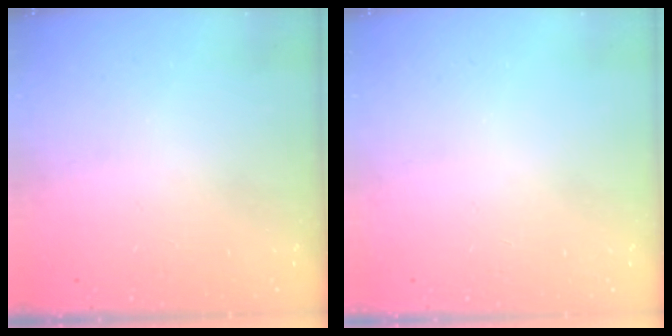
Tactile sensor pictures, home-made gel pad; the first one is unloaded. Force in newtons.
{"total": 0.0}